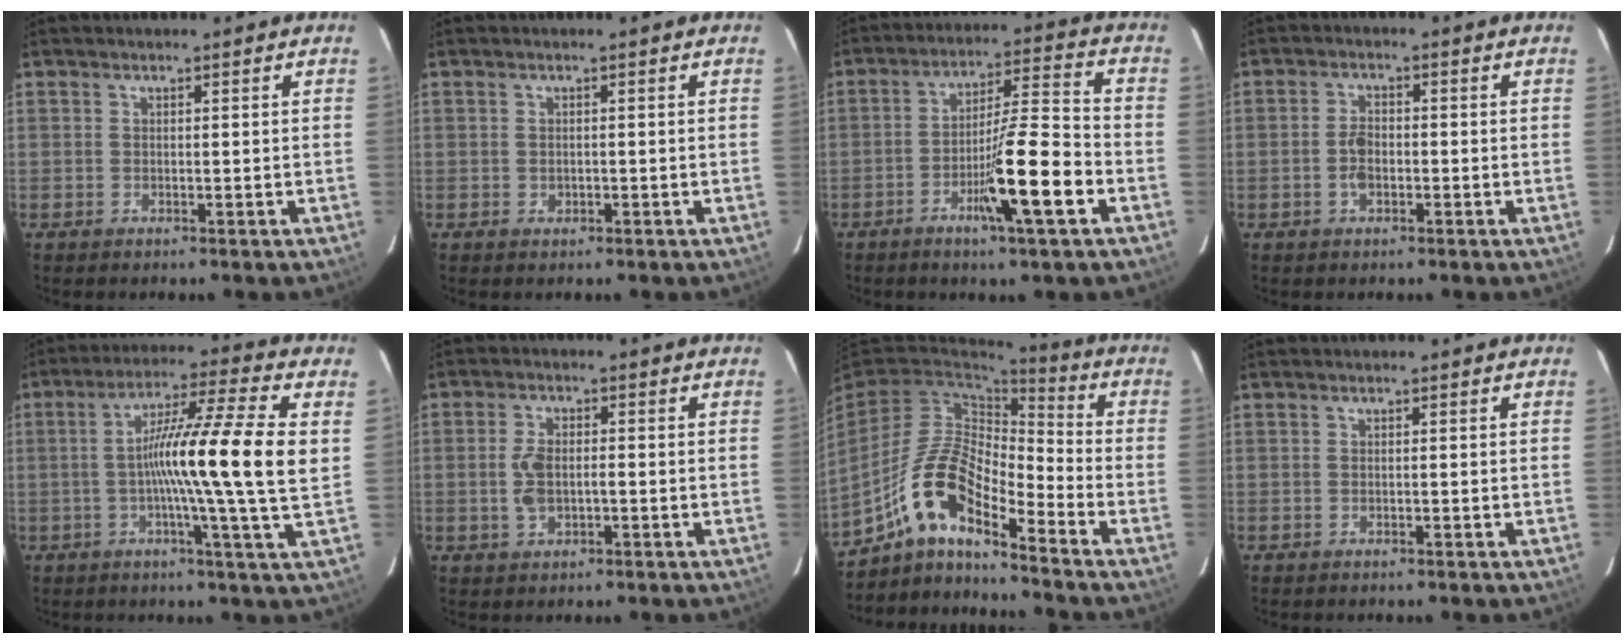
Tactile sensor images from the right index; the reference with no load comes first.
{"total": 0.6, "force": [-0.2, 0.4, 0.4], "torque": [-0.009, -0.001, -0.002]}
{"total": 12.0, "force": [-4.8, 0.2, 11.0], "torque": [-0.183, -0.002, -0.079]}
{"total": 3.0, "force": [-0.8, 1.5, 2.5], "torque": [-0.054, 0.003, -0.016]}
{"total": 15.4, "force": [0.4, -1.6, 15.3], "torque": [-0.252, 0.001, -0.008]}
{"total": 4.2, "force": [-0.6, 2.1, 3.6], "torque": [-0.079, 0.005, -0.010]}
{"total": 12.3, "force": [-8.2, 3.1, 8.6], "torque": [-0.178, 0.024, -0.152]}
{"total": 0.0}